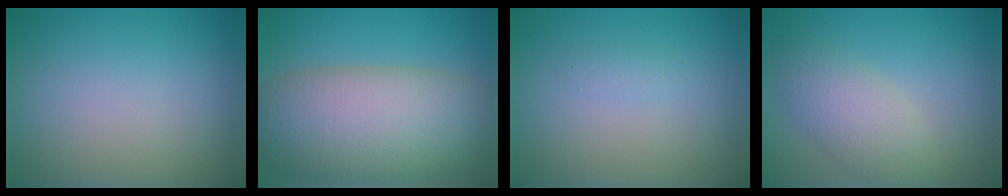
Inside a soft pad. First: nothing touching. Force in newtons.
{"total": 10.8, "press": 10.8, "slide": 0.5}
{"total": 0.6, "press": 0.6, "slide": 0.0}
{"total": 3.8, "press": 3.8, "slide": 0.3}